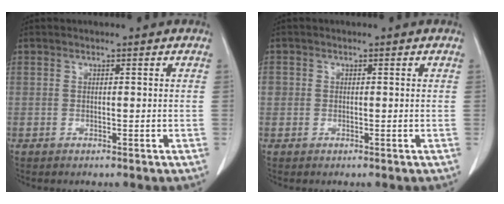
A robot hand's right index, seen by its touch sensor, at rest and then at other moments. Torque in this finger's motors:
{"motor_torque": [0.03, 0.01, 0.00, -0.01]}